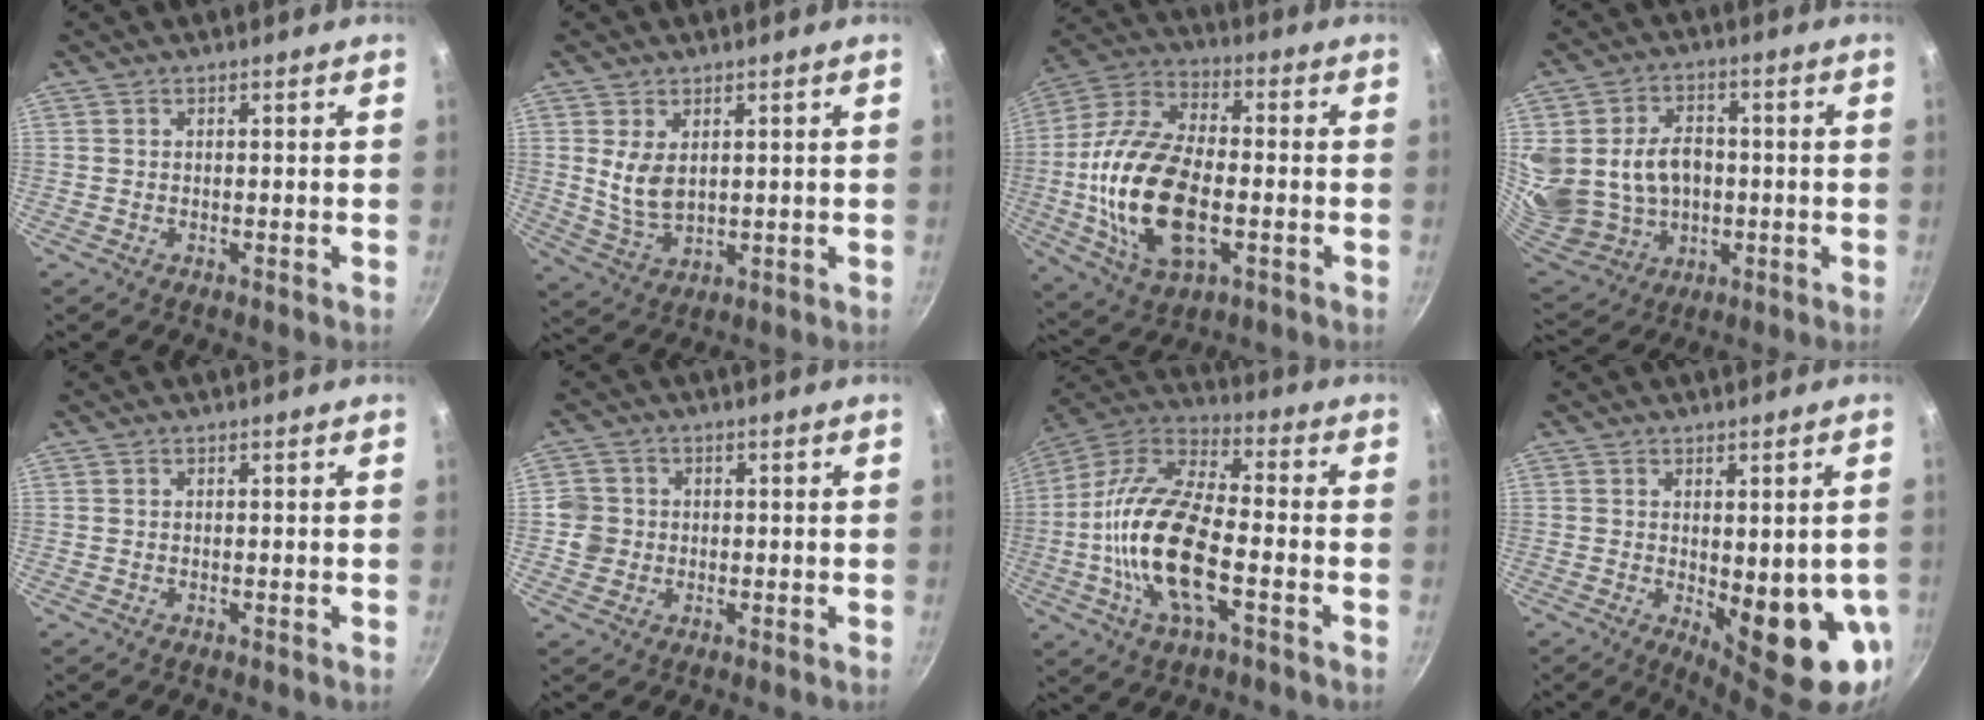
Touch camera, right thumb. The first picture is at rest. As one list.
[{"total": 6.3, "force": [1.7, 3.8, 4.8], "torque": [-0.083, -0.022, 0.044]}, {"total": 21.3, "force": [-3.2, 11.5, 17.6], "torque": [-0.345, 0.023, -0.062]}, {"total": 17.9, "force": [0.7, 14.2, 10.9], "torque": [-0.210, 0.003, 0.035]}, {"total": 0.0}, {"total": 4.1, "force": [-0.4, 4.0, 1.0], "torque": [0.004, 0.011, -0.011]}, {"total": 19.2, "force": [-4.4, 8.1, 16.8], "torque": [-0.324, 0.033, -0.100]}, {"total": 14.8, "force": [-2.2, 5.4, 13.6], "torque": [-0.154, -0.022, -0.014]}]